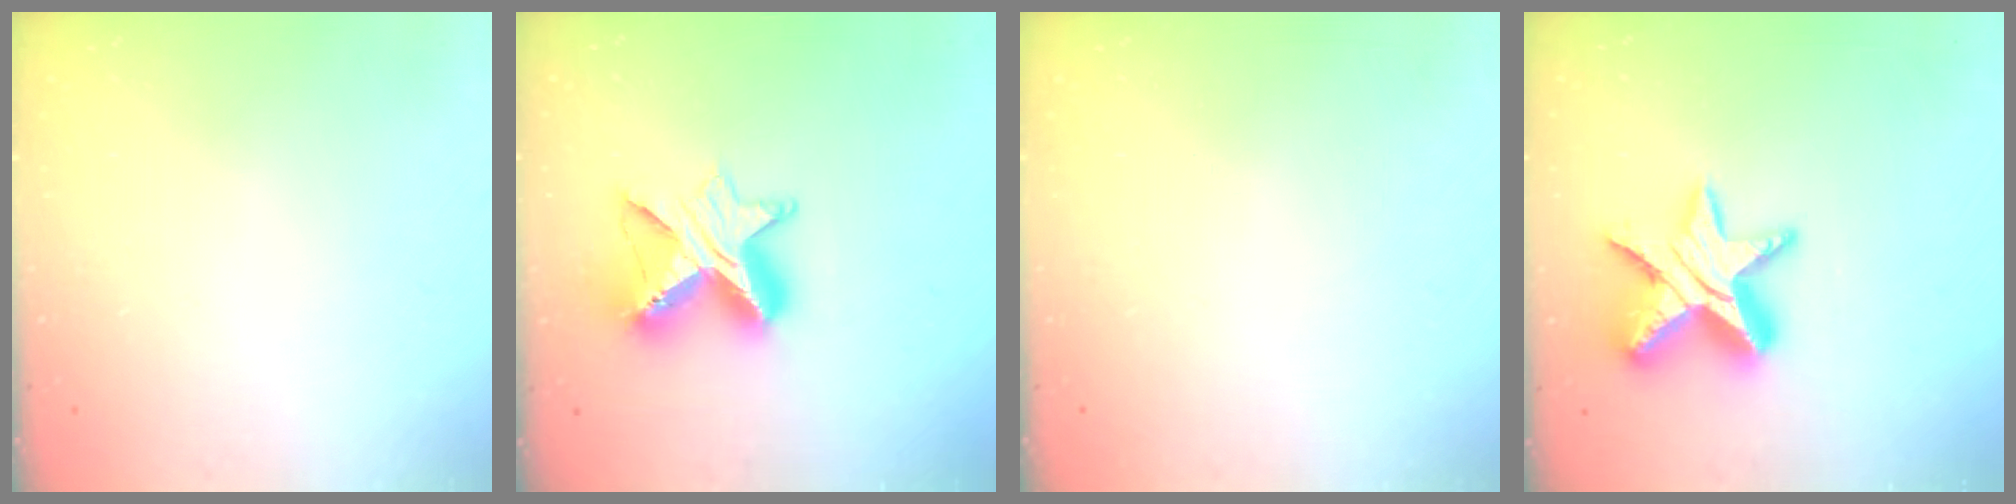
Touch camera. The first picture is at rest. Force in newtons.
{"total": 11.6, "press": 11.6, "slide": 0.8}
{"total": 0.0}
{"total": 14.6, "press": 14.5, "slide": 0.9}